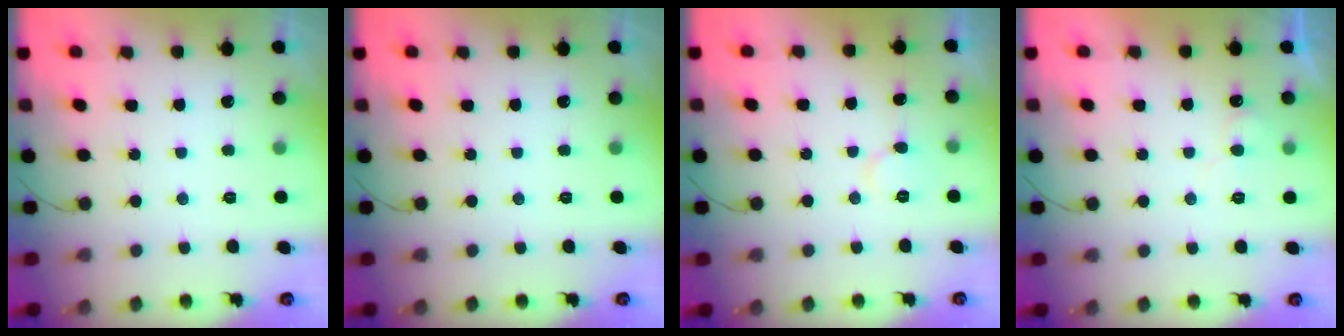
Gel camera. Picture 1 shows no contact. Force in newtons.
{"total": 0.0}
{"total": 4.6, "press": 4.6, "slide": 0.6}
{"total": 5.5, "press": 5.5, "slide": 0.6}